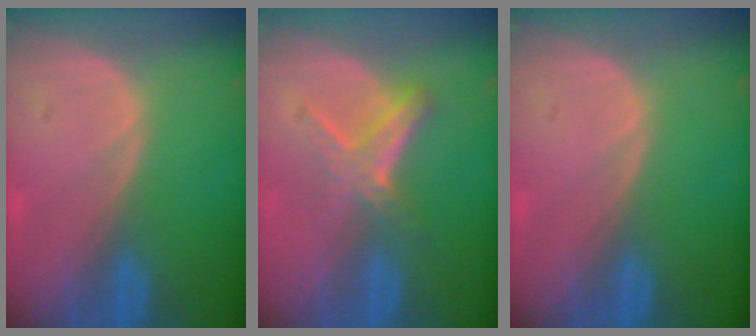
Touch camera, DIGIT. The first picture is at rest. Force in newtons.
{"total": 5.2, "press": 4.8, "slide": 2.1}
{"total": 0.0}